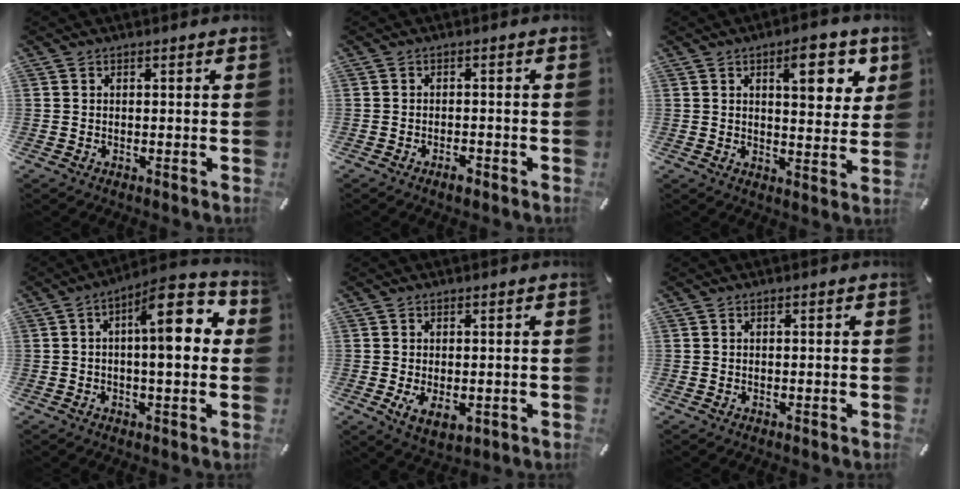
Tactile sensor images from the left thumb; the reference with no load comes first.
{"total": 2.5, "force": [-1.7, 1.1, 1.5], "torque": [-0.024, 0.007, -0.032]}
{"total": 11.0, "force": [5.5, 4.3, 8.5], "torque": [-0.100, -0.029, 0.084]}
{"total": 13.7, "force": [2.8, 4.5, 12.6], "torque": [-0.172, -0.018, 0.039]}
{"total": 4.6, "force": [-0.8, 2.7, 3.6], "torque": [-0.072, -0.005, -0.014]}
{"total": 0.0}